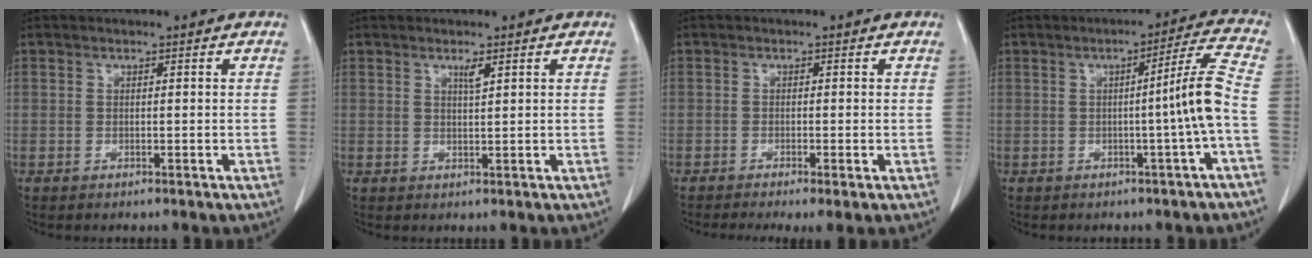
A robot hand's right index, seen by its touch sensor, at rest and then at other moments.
{"total": 1.3, "force": [0.8, 0.0, 1.0], "torque": [-0.019, -0.005, 0.014]}
{"total": 3.8, "force": [-2.4, 0.5, 2.9], "torque": [-0.045, -0.013, -0.038]}
{"total": 7.4, "force": [-1.4, -1.9, 7.0], "torque": [-0.093, 0.007, -0.022]}